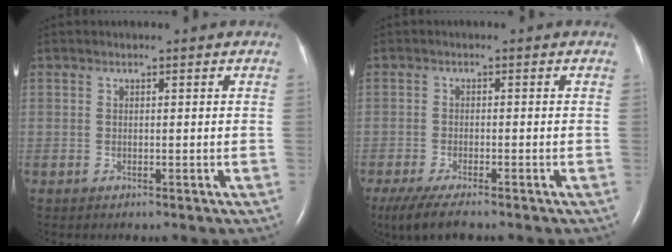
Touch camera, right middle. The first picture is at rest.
{"total": 6.2, "force": [-4.8, 0.9, 3.9], "torque": [-0.073, -0.017, -0.078]}